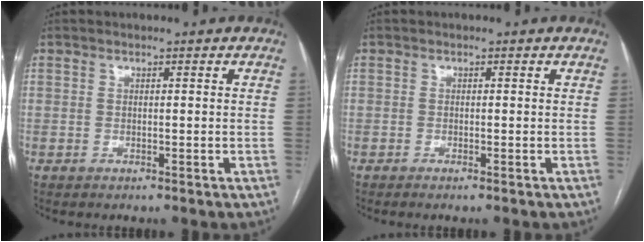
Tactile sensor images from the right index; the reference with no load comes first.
{"total": 0.6, "force": [-0.4, -0.1, 0.4], "torque": [-0.010, 0.000, -0.008]}